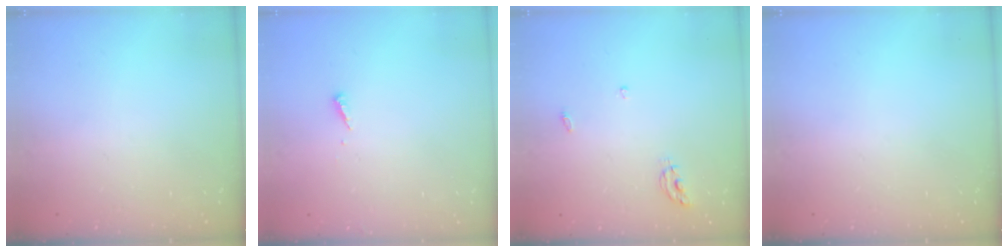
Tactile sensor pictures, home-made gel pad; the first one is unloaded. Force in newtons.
{"total": 3.5, "press": 3.5, "slide": 0.2}
{"total": 5.2, "press": 5.2, "slide": 0.4}
{"total": 0.0}